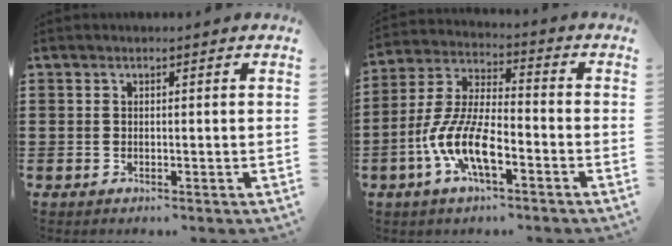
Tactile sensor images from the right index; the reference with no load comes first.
{"total": 9.7, "force": [-4.5, 3.2, 8.0], "torque": [-0.194, -0.012, -0.089]}